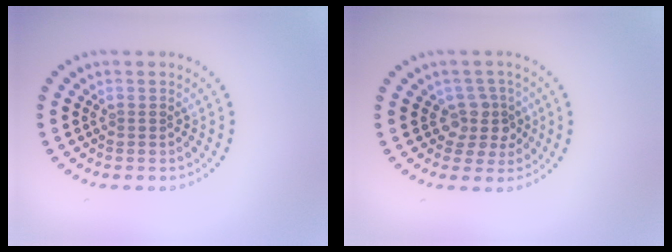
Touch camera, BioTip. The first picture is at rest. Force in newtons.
{"total": 2.8, "press": 2.2, "slide": 1.8}